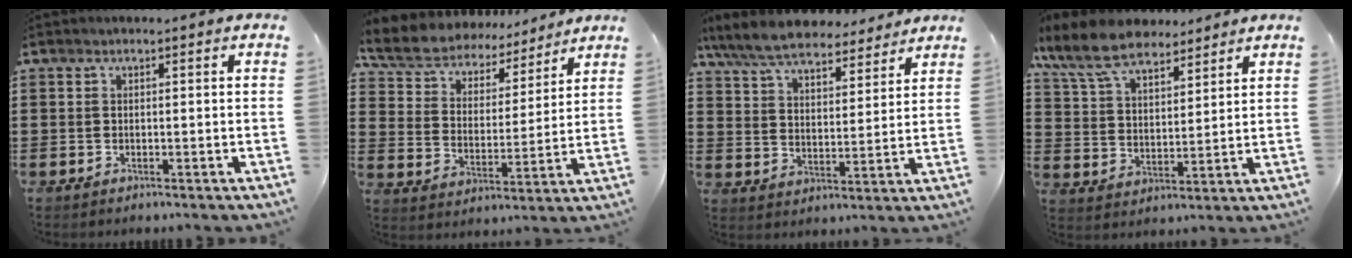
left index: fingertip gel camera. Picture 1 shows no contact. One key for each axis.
{"total": 6.3, "fx": 6.0, "fy": 1.8, "fz": 0.5, "tx": -0.046, "ty": -0.040, "tz": 0.103}
{"total": 8.2, "fx": 7.5, "fy": 1.5, "fz": 2.9, "tx": -0.088, "ty": -0.032, "tz": 0.137}
{"total": 9.9, "fx": 8.2, "fy": 3.5, "fz": 4.3, "tx": -0.114, "ty": -0.015, "tz": 0.155}